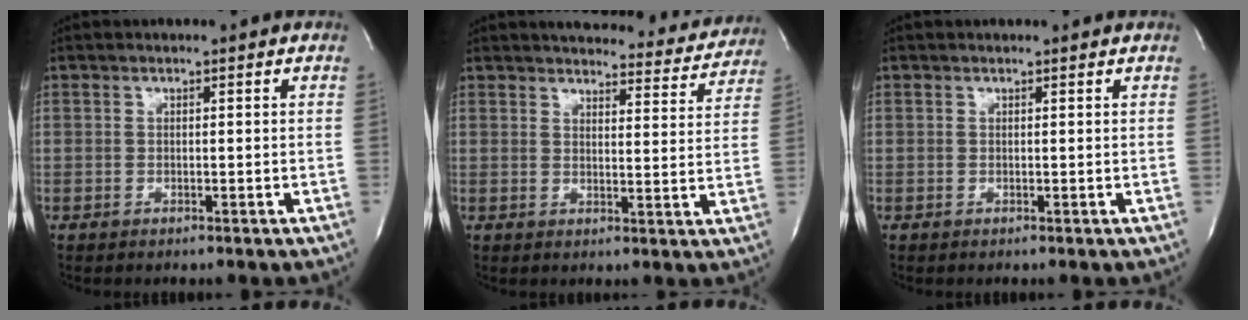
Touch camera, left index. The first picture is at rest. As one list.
[{"total": 17.3, "force": [16.4, 3.9, 4.0], "torque": [-0.031, -0.028, 0.184]}, {"total": 1.6, "force": [1.5, 0.2, 0.2], "torque": [-0.010, 0.009, 0.016]}]